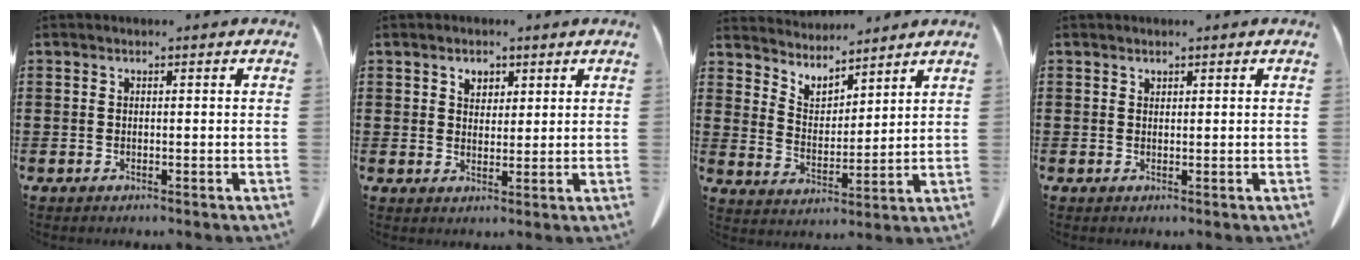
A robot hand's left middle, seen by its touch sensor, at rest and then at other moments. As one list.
[{"total": 2.5, "force": [1.7, 1.7, 0.8], "torque": [-0.013, 0.003, 0.029]}, {"total": 4.6, "force": [4.5, 1.1, -0.3], "torque": [-0.019, -0.033, 0.077]}, {"total": 0.8, "force": [0.7, 0.3, 0.0], "torque": [-0.003, -0.001, 0.016]}]